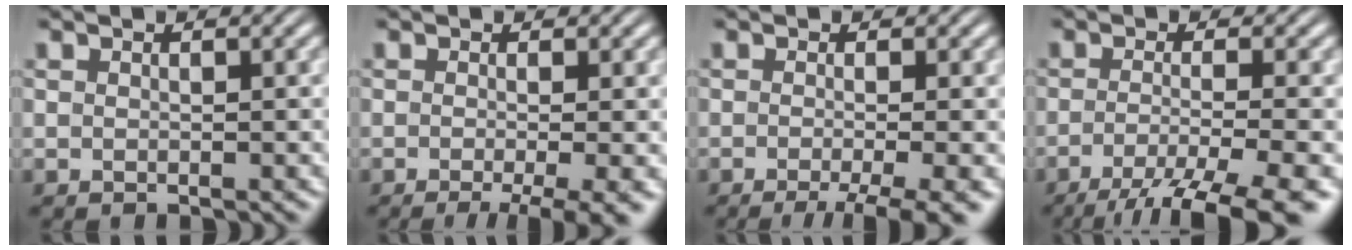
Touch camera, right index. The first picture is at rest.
{"total": 5.5, "force": [-3.8, 1.2, 3.8], "torque": [-0.043, -0.014, -0.051]}
{"total": 6.1, "force": [-4.4, 1.3, 4.1], "torque": [-0.047, -0.015, -0.060]}
{"total": 7.9, "force": [-5.2, 2.3, 5.6], "torque": [-0.084, -0.033, -0.064]}